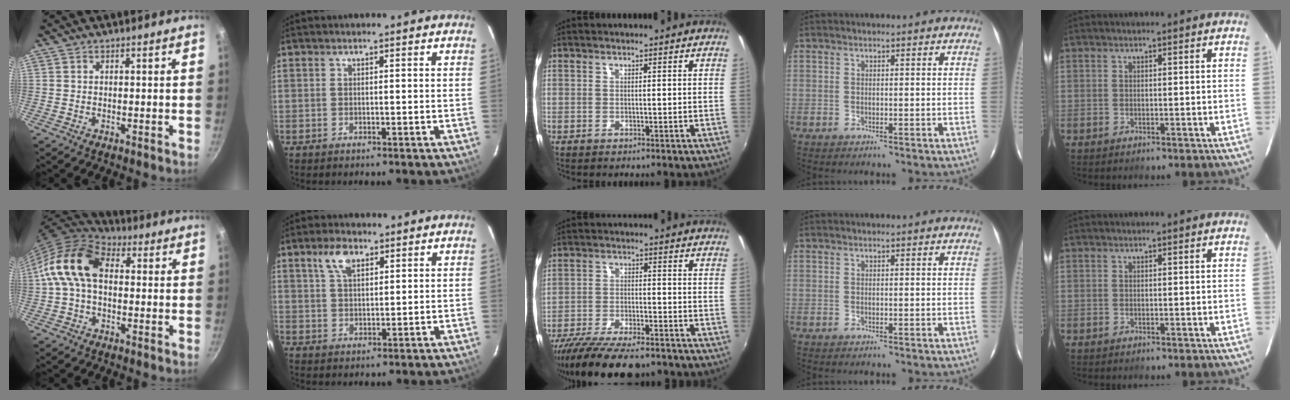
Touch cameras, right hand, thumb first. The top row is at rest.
{"thumb": {"total": 13.0, "force": [0.9, 8.8, 9.6], "torque": [-0.159, 0.031, -0.006]}, "index": {"total": 5.3, "force": [2.9, 2.6, 3.5], "torque": [-0.065, 0.012, 0.055]}, "middle": {"total": 14.8, "force": [-12.0, 3.8, 7.7], "torque": [-0.161, -0.039, -0.199]}}